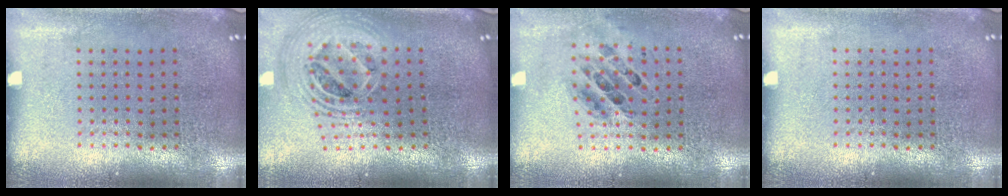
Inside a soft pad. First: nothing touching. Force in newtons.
{"total": 2.4, "press": 1.8, "slide": 1.6}
{"total": 0.8, "press": 0.8, "slide": 0.1}
{"total": 0.0}